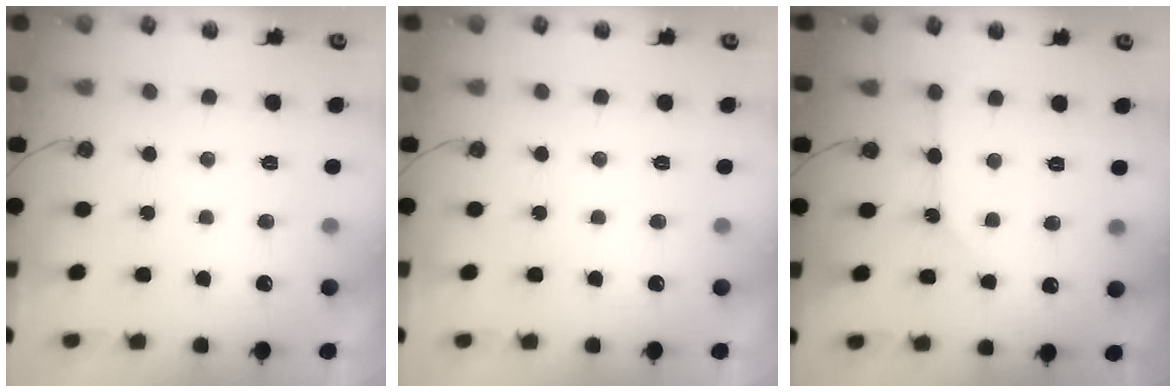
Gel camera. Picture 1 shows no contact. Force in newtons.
{"total": 0.0}
{"total": 2.7, "press": 2.7, "slide": 0.3}